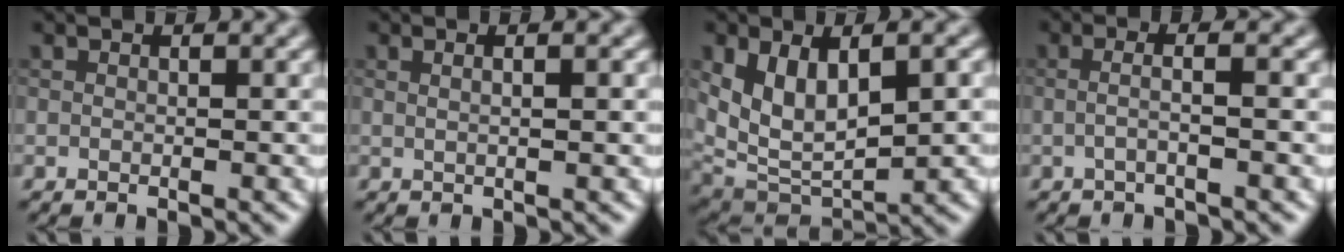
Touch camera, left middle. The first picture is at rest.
{"total": 2.7, "force": [0.9, 1.1, 2.3], "torque": [-0.014, 0.001, -0.007]}
{"total": 8.1, "force": [1.2, 4.3, 6.8], "torque": [-0.133, -0.008, 0.023]}
{"total": 2.2, "force": [-0.2, 0.7, 2.1], "torque": [-0.032, 0.000, -0.013]}